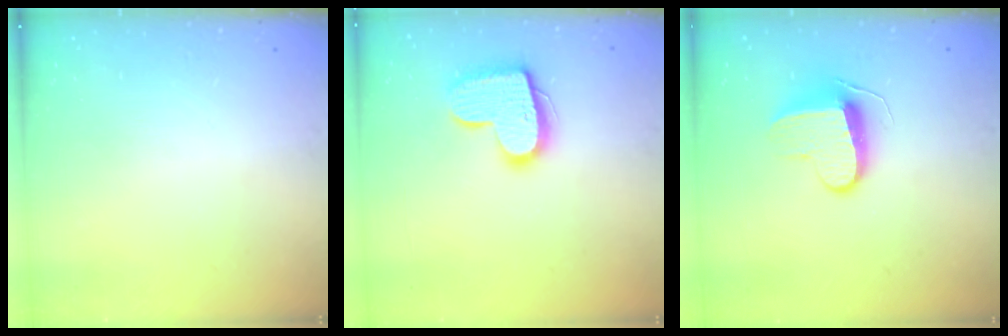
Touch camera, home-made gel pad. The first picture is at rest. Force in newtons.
{"total": 14.9, "press": 14.9, "slide": 1.0}
{"total": 9.4, "press": 9.4, "slide": 0.5}